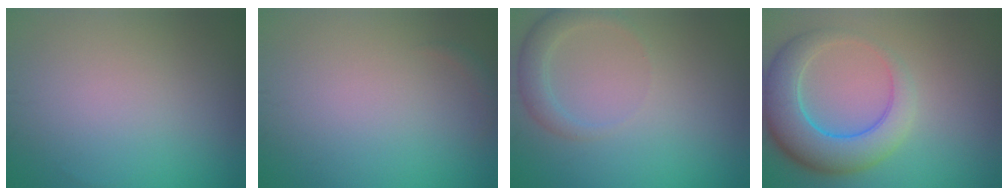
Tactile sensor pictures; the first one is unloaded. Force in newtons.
{"total": 0.6, "press": 0.6, "slide": 0.1}
{"total": 2.2, "press": 2.2, "slide": 0.2}
{"total": 6.6, "press": 6.6, "slide": 0.3}